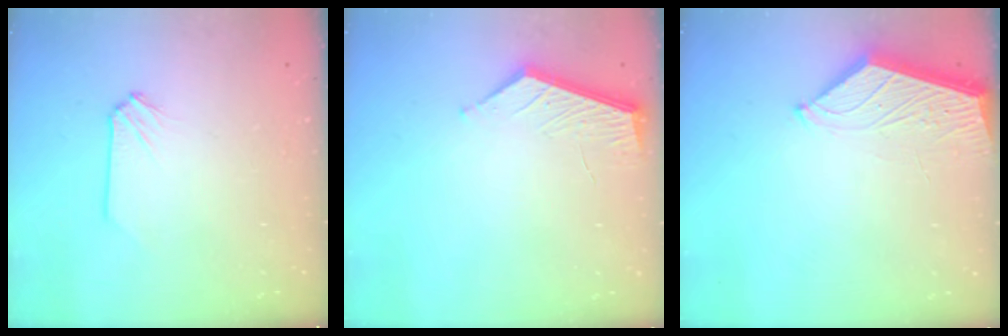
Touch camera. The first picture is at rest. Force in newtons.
{"total": 5.0, "press": 5.0, "slide": 0.3}
{"total": 3.8, "press": 3.8, "slide": 0.4}